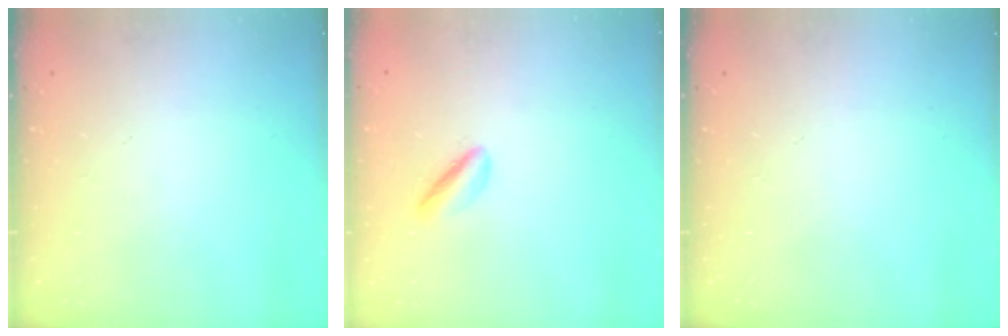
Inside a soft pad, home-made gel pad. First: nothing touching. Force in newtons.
{"total": 2.0, "press": 2.0, "slide": 0.0}
{"total": 0.0}